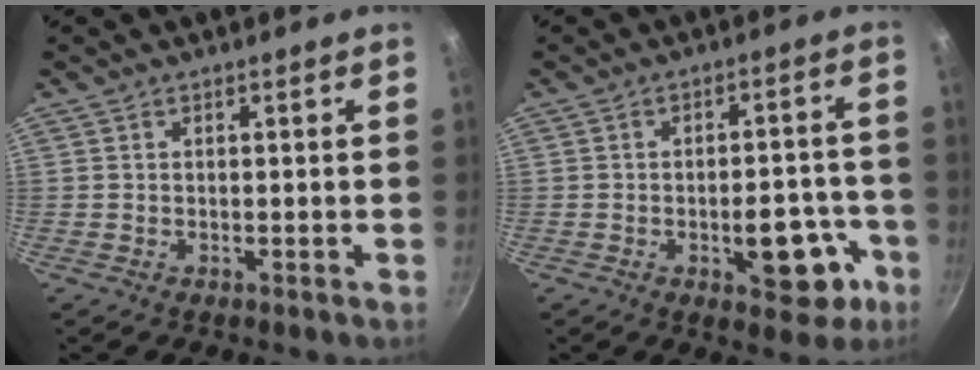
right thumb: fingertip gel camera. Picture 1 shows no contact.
{"total": 11.6, "force": [-4.4, 5.8, 9.1], "torque": [-0.073, 0.032, -0.053]}